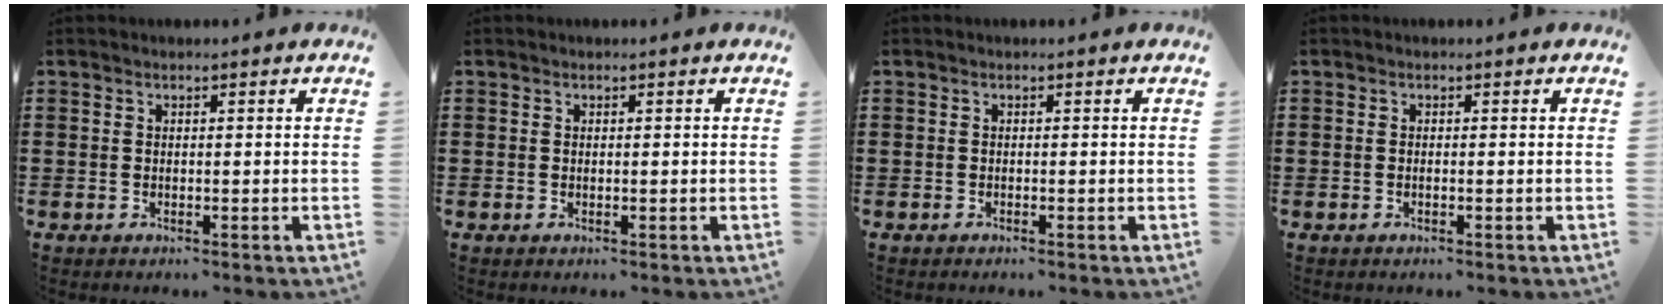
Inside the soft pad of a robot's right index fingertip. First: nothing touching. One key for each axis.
{"total": 0.0}
{"total": 0.0}
{"total": 0.0}